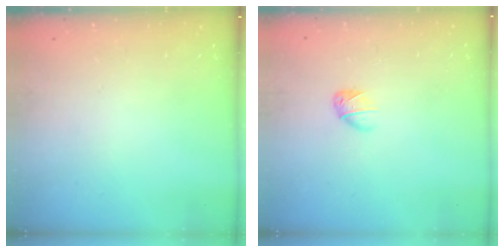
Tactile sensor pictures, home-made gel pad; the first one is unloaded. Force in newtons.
{"total": 3.0, "press": 2.9, "slide": 0.7}